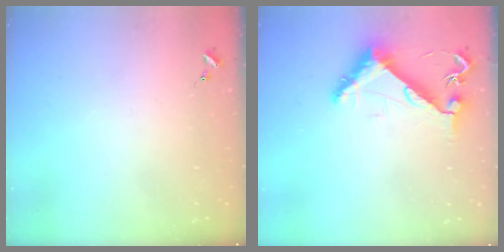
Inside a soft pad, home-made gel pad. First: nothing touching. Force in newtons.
{"total": 7.9, "press": 7.9, "slide": 0.4}